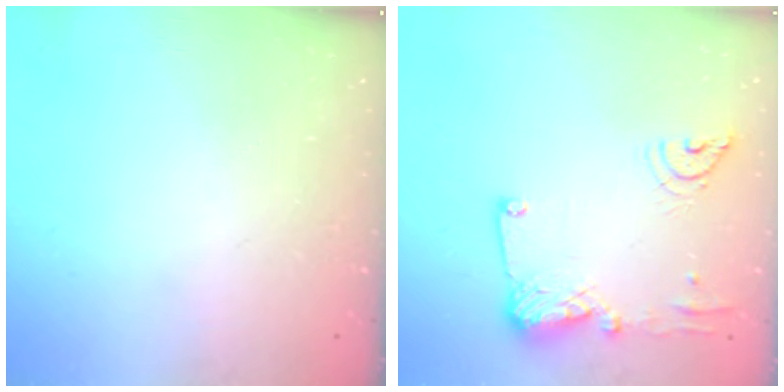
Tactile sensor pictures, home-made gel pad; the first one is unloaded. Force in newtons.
{"total": 14.2, "press": 14.0, "slide": 1.8}